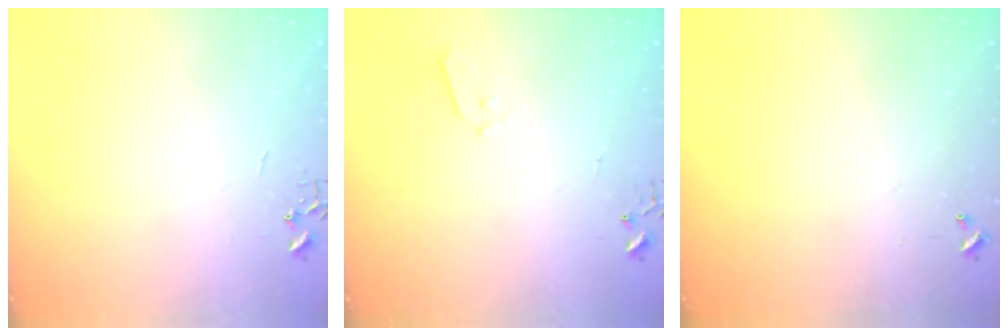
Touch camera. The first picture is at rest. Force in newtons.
{"total": 4.4, "press": 4.4, "slide": 0.7}
{"total": 0.0}